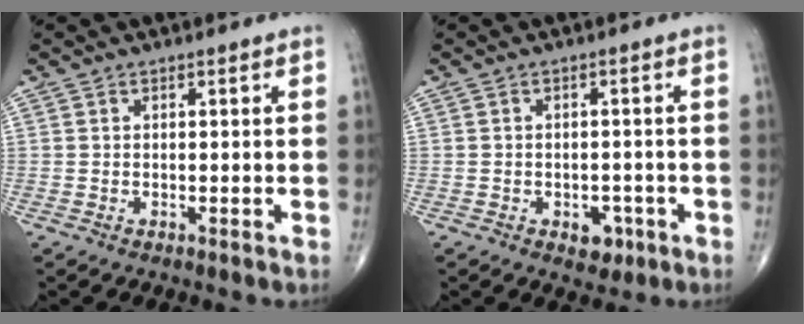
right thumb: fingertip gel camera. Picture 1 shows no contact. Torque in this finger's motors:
{"motor_torque": [1.19, 1.25, 0.13, -0.37, 0.04]}